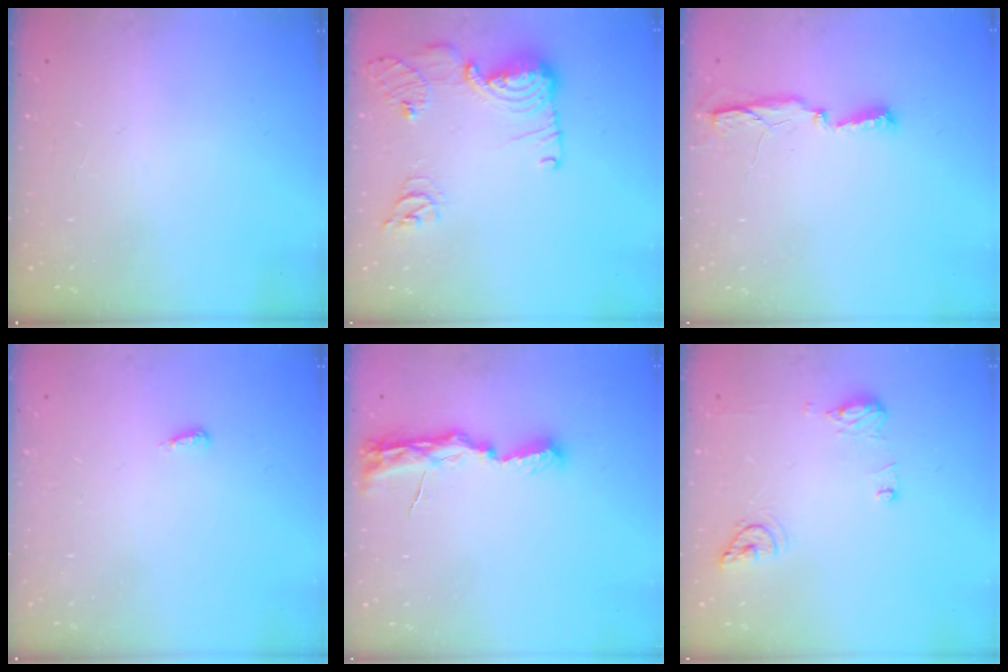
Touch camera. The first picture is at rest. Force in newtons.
{"total": 15.2, "press": 14.9, "slide": 2.8}
{"total": 5.0, "press": 4.9, "slide": 0.9}
{"total": 3.7, "press": 3.7, "slide": 0.2}
{"total": 8.0, "press": 8.0, "slide": 0.7}
{"total": 12.8, "press": 10.6, "slide": 7.2}